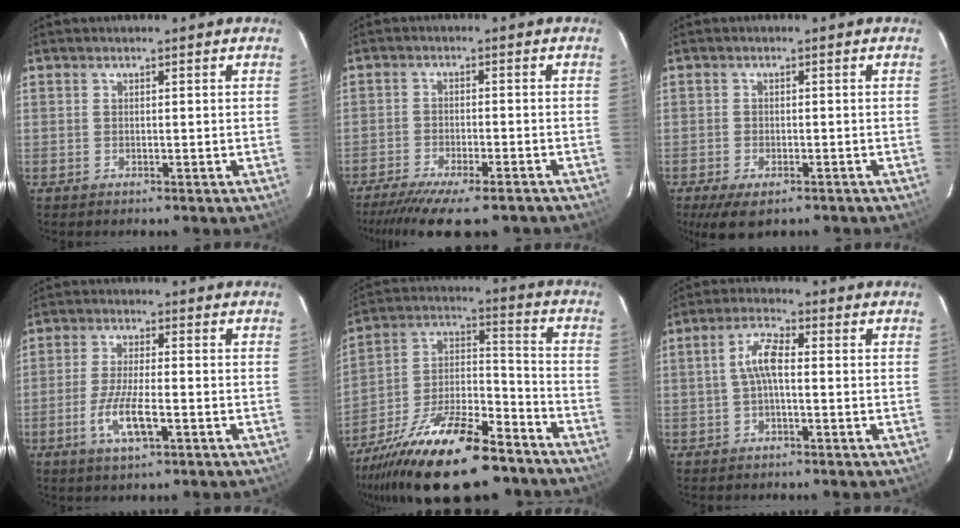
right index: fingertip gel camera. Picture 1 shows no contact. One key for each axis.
{"total": 13.9, "fx": -11.5, "fy": 2.9, "fz": 7.2, "tx": -0.151, "ty": -0.034, "tz": -0.176}
{"total": 6.2, "fx": -4.1, "fy": 2.6, "fz": 3.8, "tx": -0.083, "ty": -0.024, "tz": -0.066}
{"total": 7.4, "fx": -2.9, "fy": 1.7, "fz": 6.6, "tx": -0.137, "ty": -0.010, "tz": -0.056}
{"total": 26.1, "fx": -18.6, "fy": 9.2, "fz": 15.9, "tx": -0.300, "ty": -0.010, "tz": -0.292}
{"total": 4.9, "fx": -0.4, "fy": 1.6, "fz": 4.6, "tx": -0.097, "ty": 0.016, "tz": -0.008}